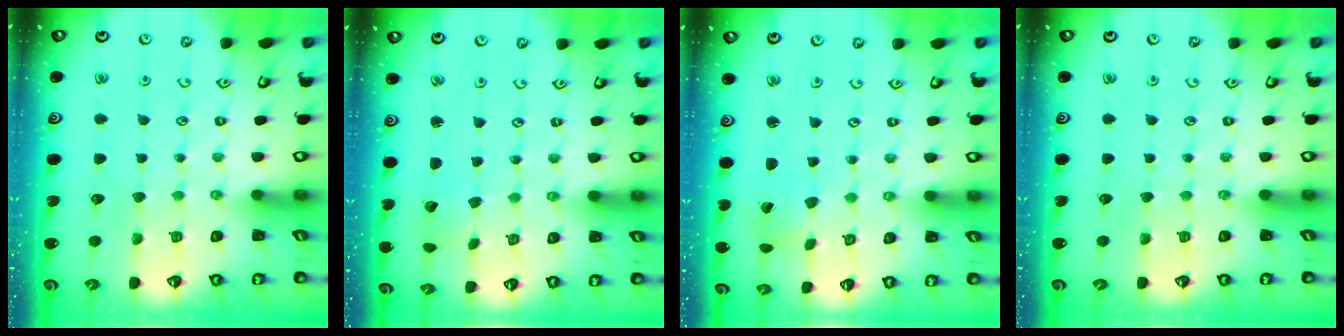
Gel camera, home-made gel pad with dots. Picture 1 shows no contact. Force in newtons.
{"total": 2.1, "press": 2.1, "slide": 0.2}
{"total": 1.6, "press": 1.6, "slide": 0.1}
{"total": 0.0}